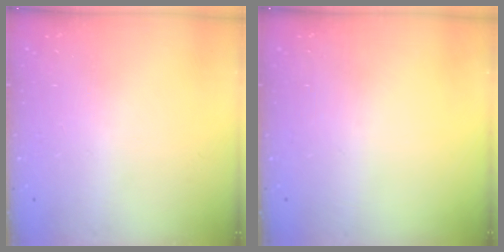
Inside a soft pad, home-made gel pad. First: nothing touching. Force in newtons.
{"total": 0.0}